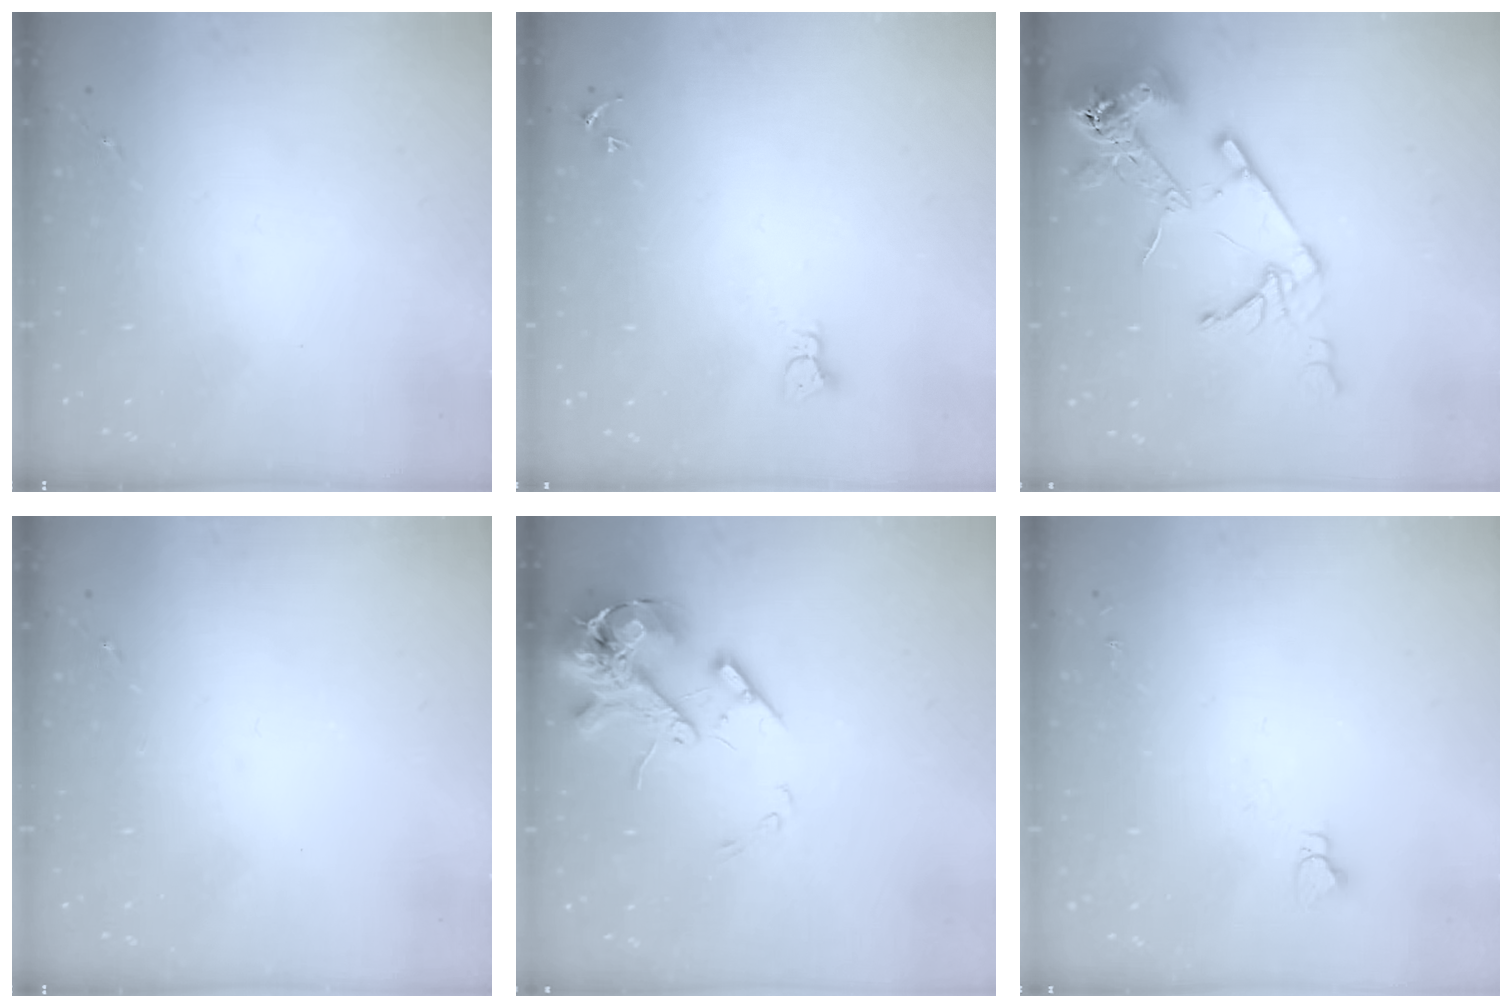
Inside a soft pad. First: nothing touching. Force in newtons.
{"total": 2.3, "press": 2.3, "slide": 0.3}
{"total": 16.6, "press": 16.5, "slide": 2.0}
{"total": 0.0}
{"total": 15.3, "press": 15.1, "slide": 2.6}
{"total": 4.0, "press": 4.0, "slide": 0.4}